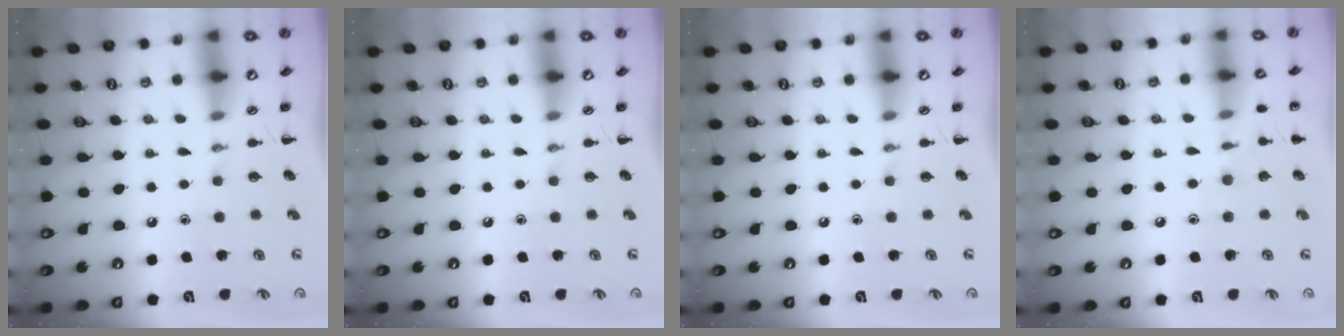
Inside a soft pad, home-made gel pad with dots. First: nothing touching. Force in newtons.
{"total": 0.0}
{"total": 0.0}
{"total": 5.6, "press": 5.4, "slide": 1.8}